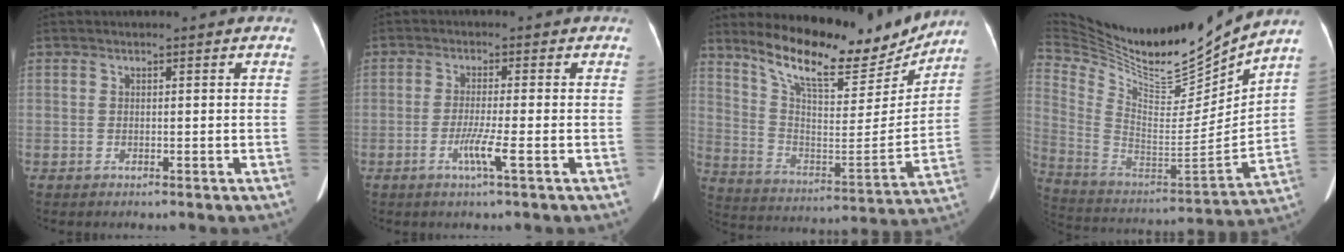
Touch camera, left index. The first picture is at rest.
{"total": 3.7, "force": [-1.5, -0.6, 3.4], "torque": [-0.071, -0.009, -0.030]}
{"total": 19.7, "force": [17.1, 4.7, 8.6], "torque": [-0.146, -0.029, 0.272]}
{"total": 27.7, "force": [24.8, 3.7, 11.9], "torque": [-0.240, -0.057, 0.412]}